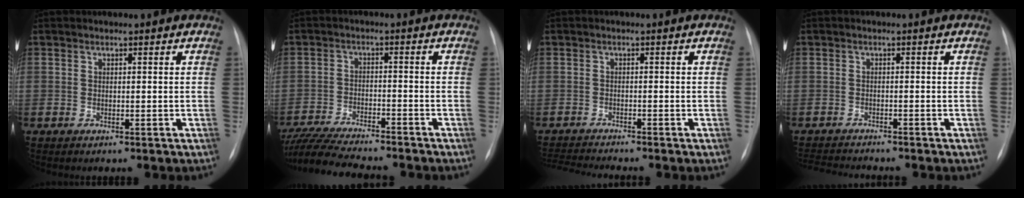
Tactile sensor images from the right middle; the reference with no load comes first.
{"total": 13.8, "force": [-12.3, 1.3, 6.2], "torque": [-0.111, -0.017, -0.192]}
{"total": 4.5, "force": [-4.2, -1.4, 0.9], "torque": [-0.020, -0.016, -0.072]}
{"total": 4.9, "force": [-4.8, -0.2, 1.0], "torque": [-0.015, -0.015, -0.077]}